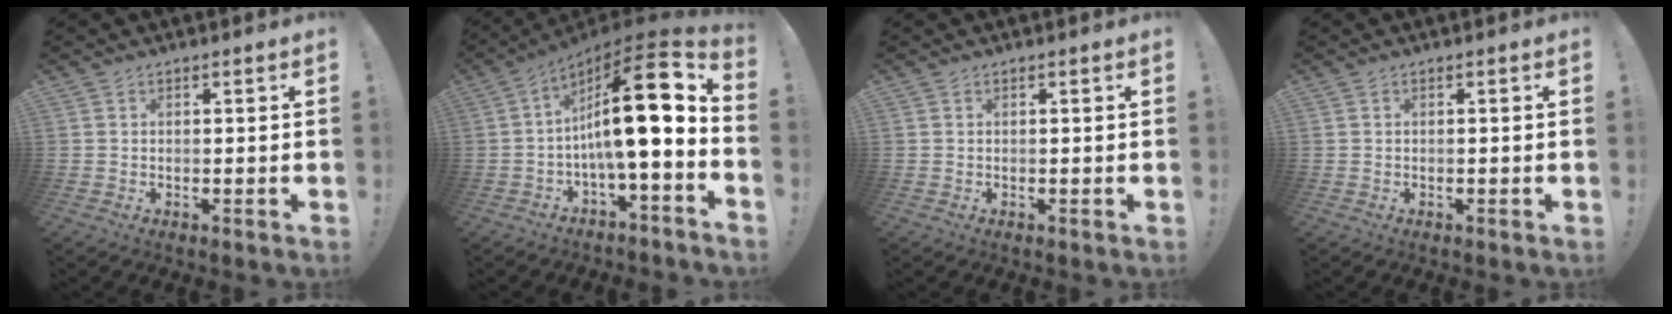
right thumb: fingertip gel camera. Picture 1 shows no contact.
{"total": 18.6, "force": [2.1, 3.8, 18.1], "torque": [-0.286, -0.018, 0.024]}
{"total": 0.0}
{"total": 0.0}